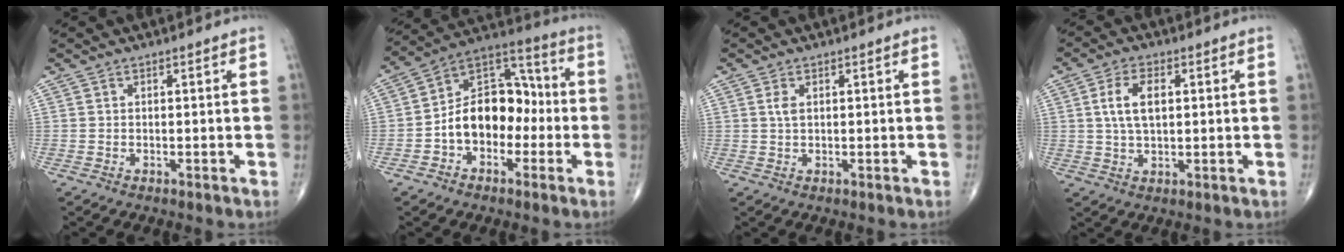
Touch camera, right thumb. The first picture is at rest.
{"total": 14.6, "force": [-2.7, 10.0, 10.2], "torque": [-0.132, 0.052, -0.056]}
{"total": 1.8, "force": [0.6, 0.9, 1.4], "torque": [-0.032, 0.004, 0.013]}
{"total": 6.9, "force": [1.4, 3.7, 5.7], "torque": [-0.109, 0.003, 0.026]}